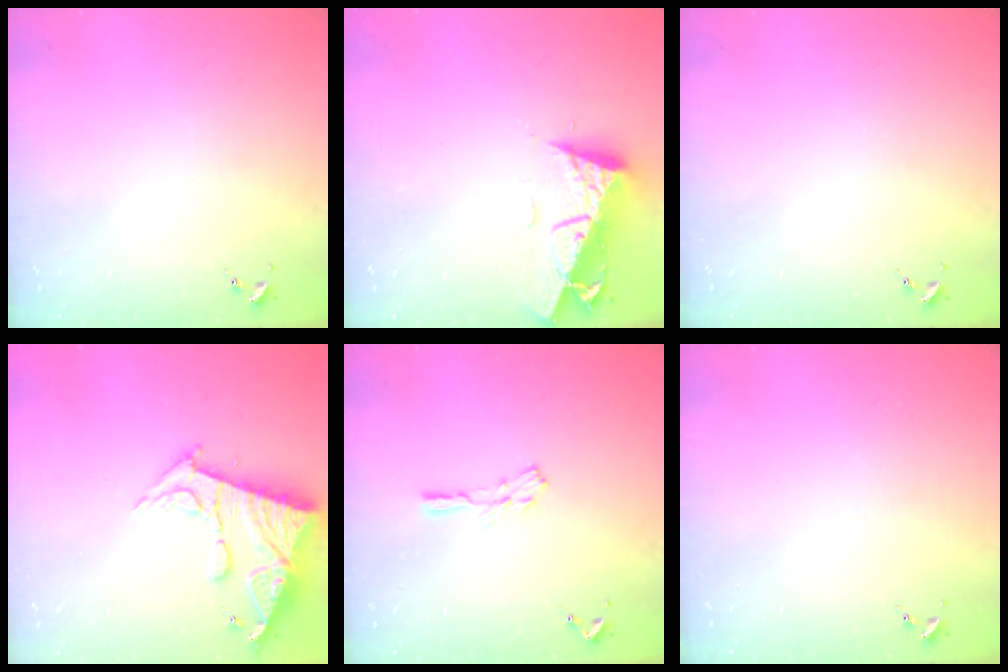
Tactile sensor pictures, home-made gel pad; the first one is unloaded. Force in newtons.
{"total": 9.3, "press": 9.3, "slide": 1.1}
{"total": 0.0}
{"total": 16.0, "press": 15.9, "slide": 1.6}
{"total": 3.8, "press": 3.8, "slide": 0.4}
{"total": 0.0}